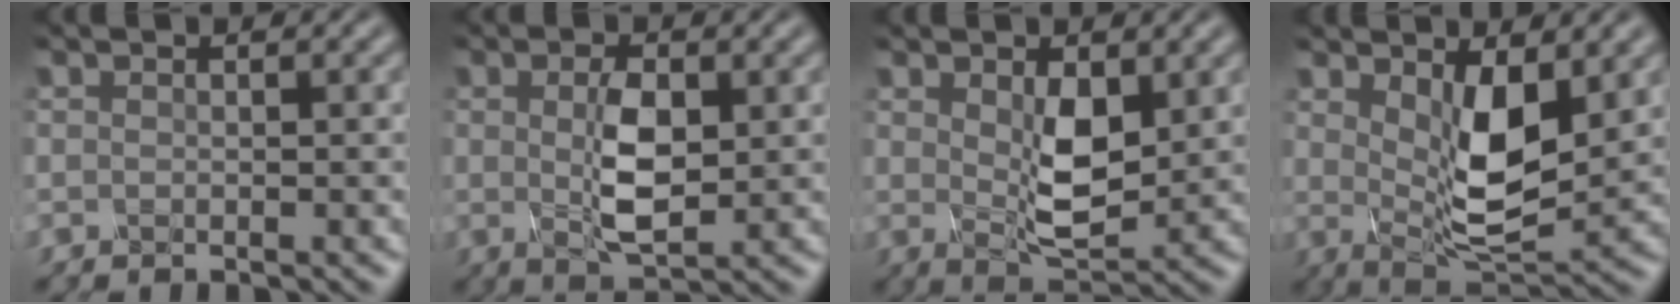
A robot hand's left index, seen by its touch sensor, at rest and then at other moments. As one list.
[{"total": 3.8, "force": [0.5, 1.4, 3.5], "torque": [-0.079, 0.003, 0.012]}, {"total": 3.8, "force": [1.0, 1.7, 3.3], "torque": [-0.068, -0.002, 0.022]}, {"total": 5.9, "force": [1.5, 2.3, 5.2], "torque": [-0.101, -0.011, 0.032]}]